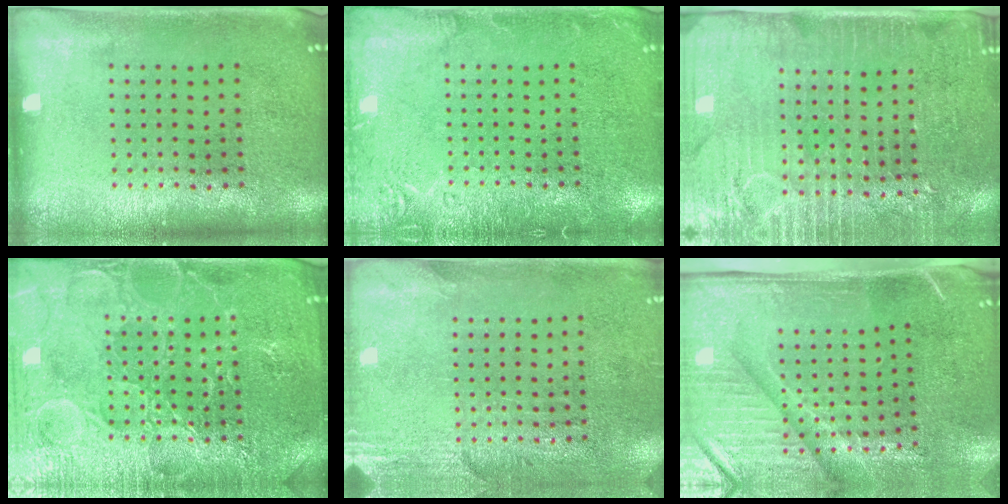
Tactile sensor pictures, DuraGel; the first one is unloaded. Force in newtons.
{"total": 2.4, "press": 2.4, "slide": 0.4}
{"total": 3.6, "press": 3.1, "slide": 1.9}
{"total": 4.6, "press": 4.5, "slide": 0.7}
{"total": 2.8, "press": 2.4, "slide": 1.3}
{"total": 4.7, "press": 4.0, "slide": 2.5}